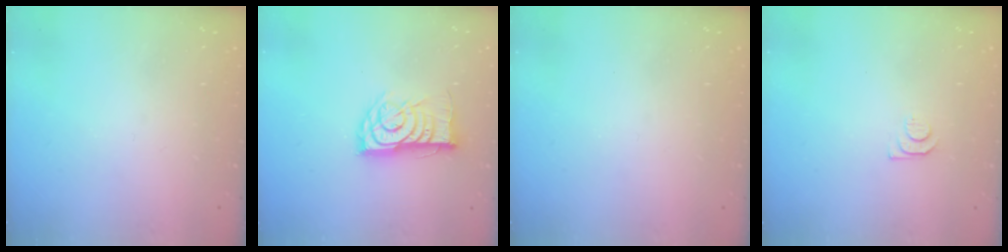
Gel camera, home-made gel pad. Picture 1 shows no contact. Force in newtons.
{"total": 11.9, "press": 11.9, "slide": 0.8}
{"total": 0.0}
{"total": 5.4, "press": 5.4, "slide": 0.7}